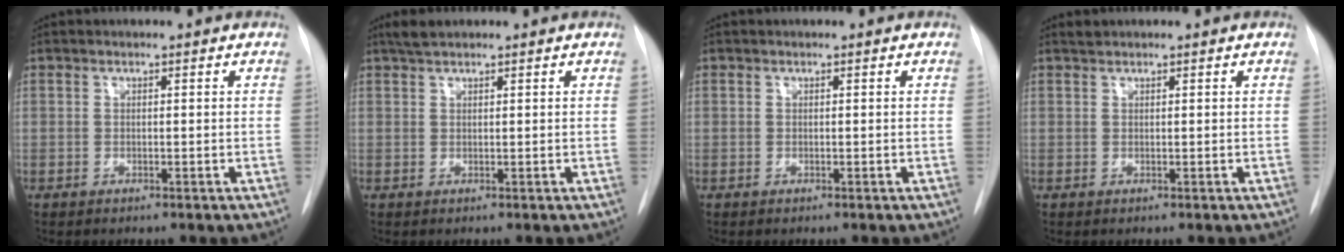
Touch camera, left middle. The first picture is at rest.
{"total": 2.1, "force": [1.7, 0.5, 1.0], "torque": [-0.023, 0.013, 0.033]}
{"total": 0.0}
{"total": 0.6, "force": [0.6, 0.1, 0.0], "torque": [-0.006, 0.006, 0.013]}